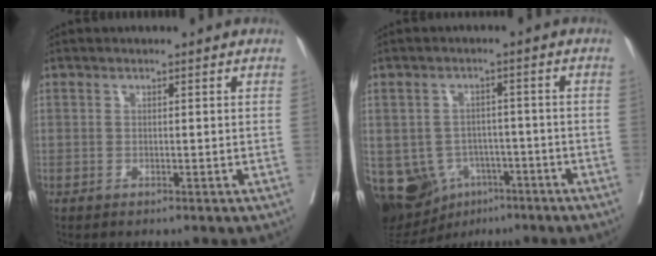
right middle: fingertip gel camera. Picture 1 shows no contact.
{"total": 11.3, "force": [-5.4, 8.7, 4.9], "torque": [-0.091, 0.015, -0.073]}